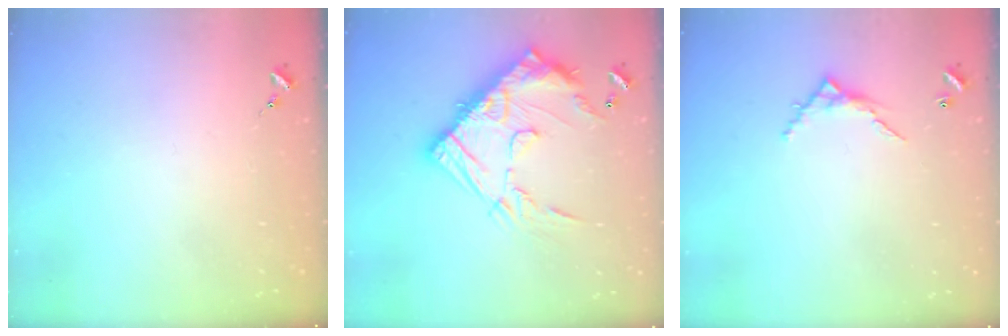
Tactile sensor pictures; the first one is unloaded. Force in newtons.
{"total": 21.0, "press": 21.0, "slide": 1.6}
{"total": 5.7, "press": 5.7, "slide": 0.5}